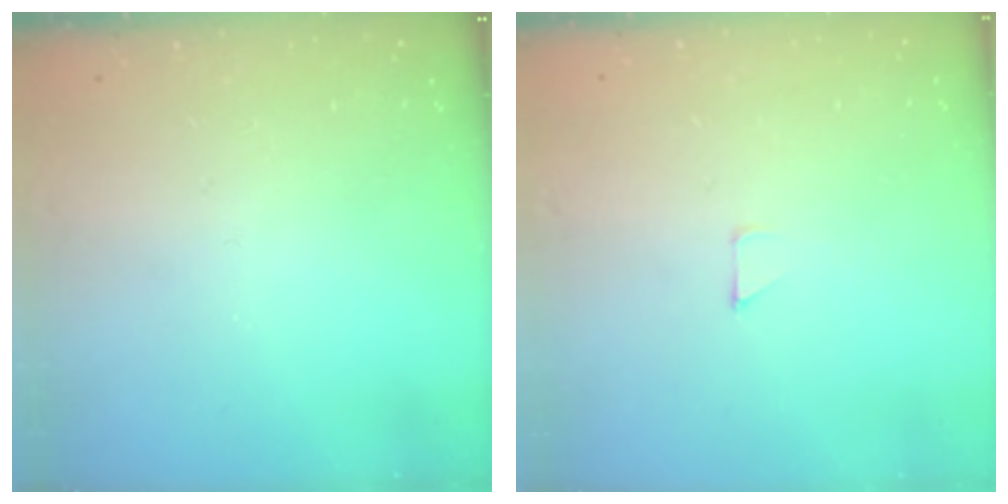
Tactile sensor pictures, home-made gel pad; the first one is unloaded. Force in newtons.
{"total": 2.7, "press": 2.7, "slide": 0.2}